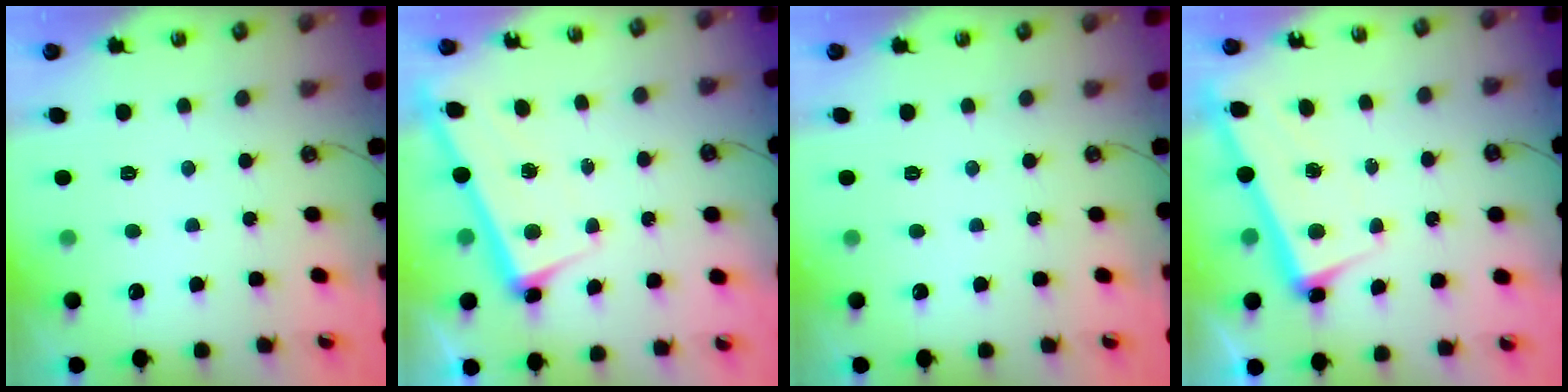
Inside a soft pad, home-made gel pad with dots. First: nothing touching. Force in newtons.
{"total": 2.8, "press": 2.7, "slide": 0.4}
{"total": 0.0}
{"total": 2.6, "press": 2.5, "slide": 0.7}